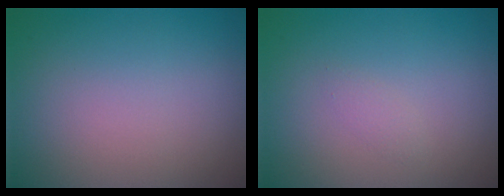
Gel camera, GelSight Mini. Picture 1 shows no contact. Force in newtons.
{"total": 0.7, "press": 0.7, "slide": 0.0}